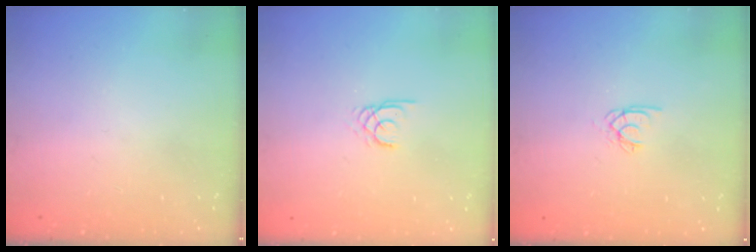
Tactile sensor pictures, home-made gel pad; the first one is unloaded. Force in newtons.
{"total": 1.6, "press": 1.6, "slide": 0.2}
{"total": 2.0, "press": 2.0, "slide": 0.4}